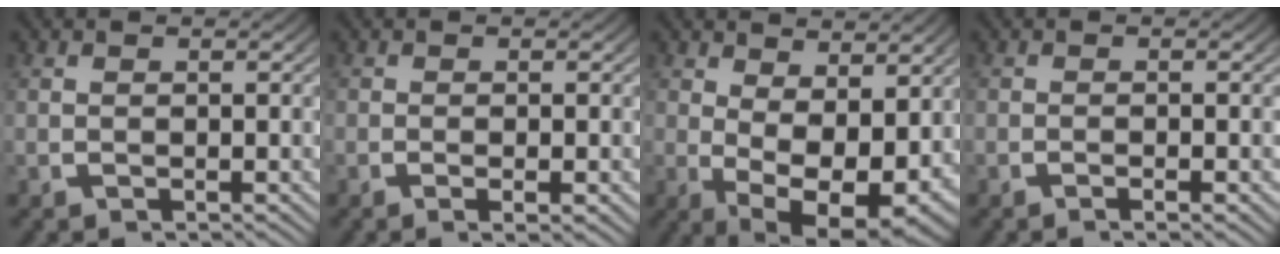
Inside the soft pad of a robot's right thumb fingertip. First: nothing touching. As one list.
[{"total": 1.2, "force": [-0.5, 0.4, 1.0], "torque": [-0.014, 0.005, -0.017]}, {"total": 9.1, "force": [-1.6, 5.5, 7.1], "torque": [-0.123, -0.052, -0.008]}, {"total": 1.0, "force": [-0.7, 0.3, 0.7], "torque": [-0.005, 0.008, -0.022]}]